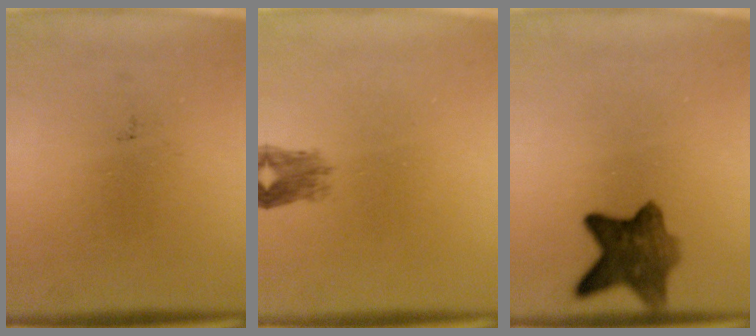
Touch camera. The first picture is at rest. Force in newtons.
{"total": 2.5}
{"total": 7.4}